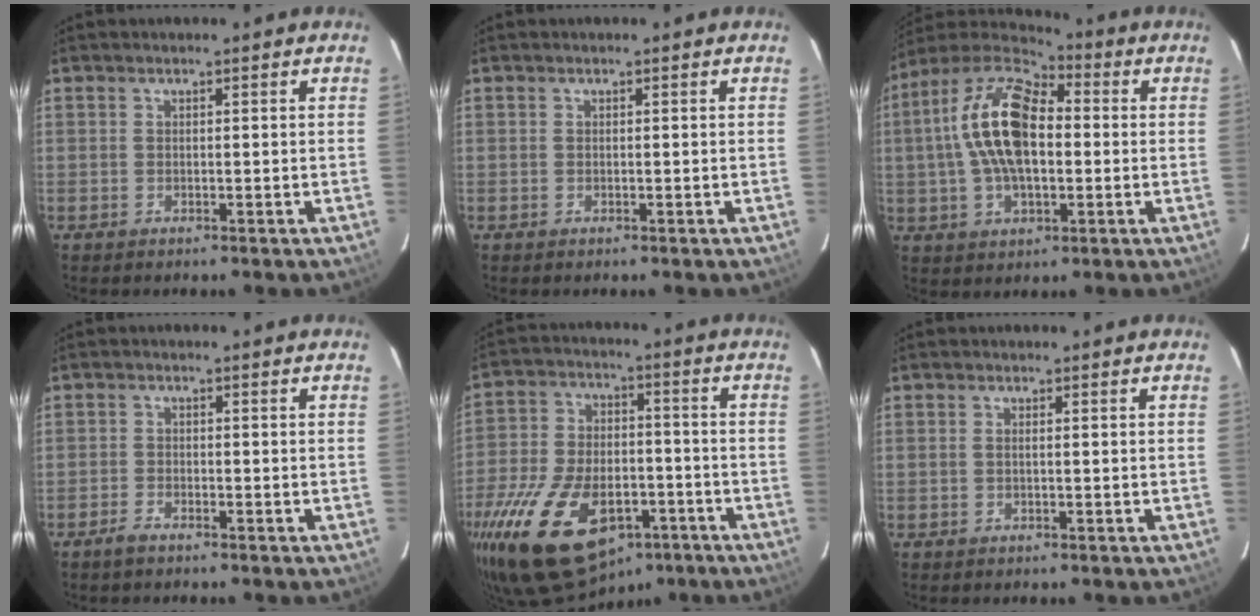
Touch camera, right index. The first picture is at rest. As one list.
[{"total": 0.0}, {"total": 17.1, "force": [0.9, 8.5, 14.8], "torque": [-0.286, 0.016, 0.006]}, {"total": 2.0, "force": [-2.0, 0.3, 0.4], "torque": [-0.020, -0.001, -0.040]}, {"total": 25.8, "force": [-14.5, 13.8, 16.2], "torque": [-0.335, -0.027, -0.224]}, {"total": 0.5, "force": [-0.1, -0.1, 0.5], "torque": [-0.010, 0.002, -0.003]}]